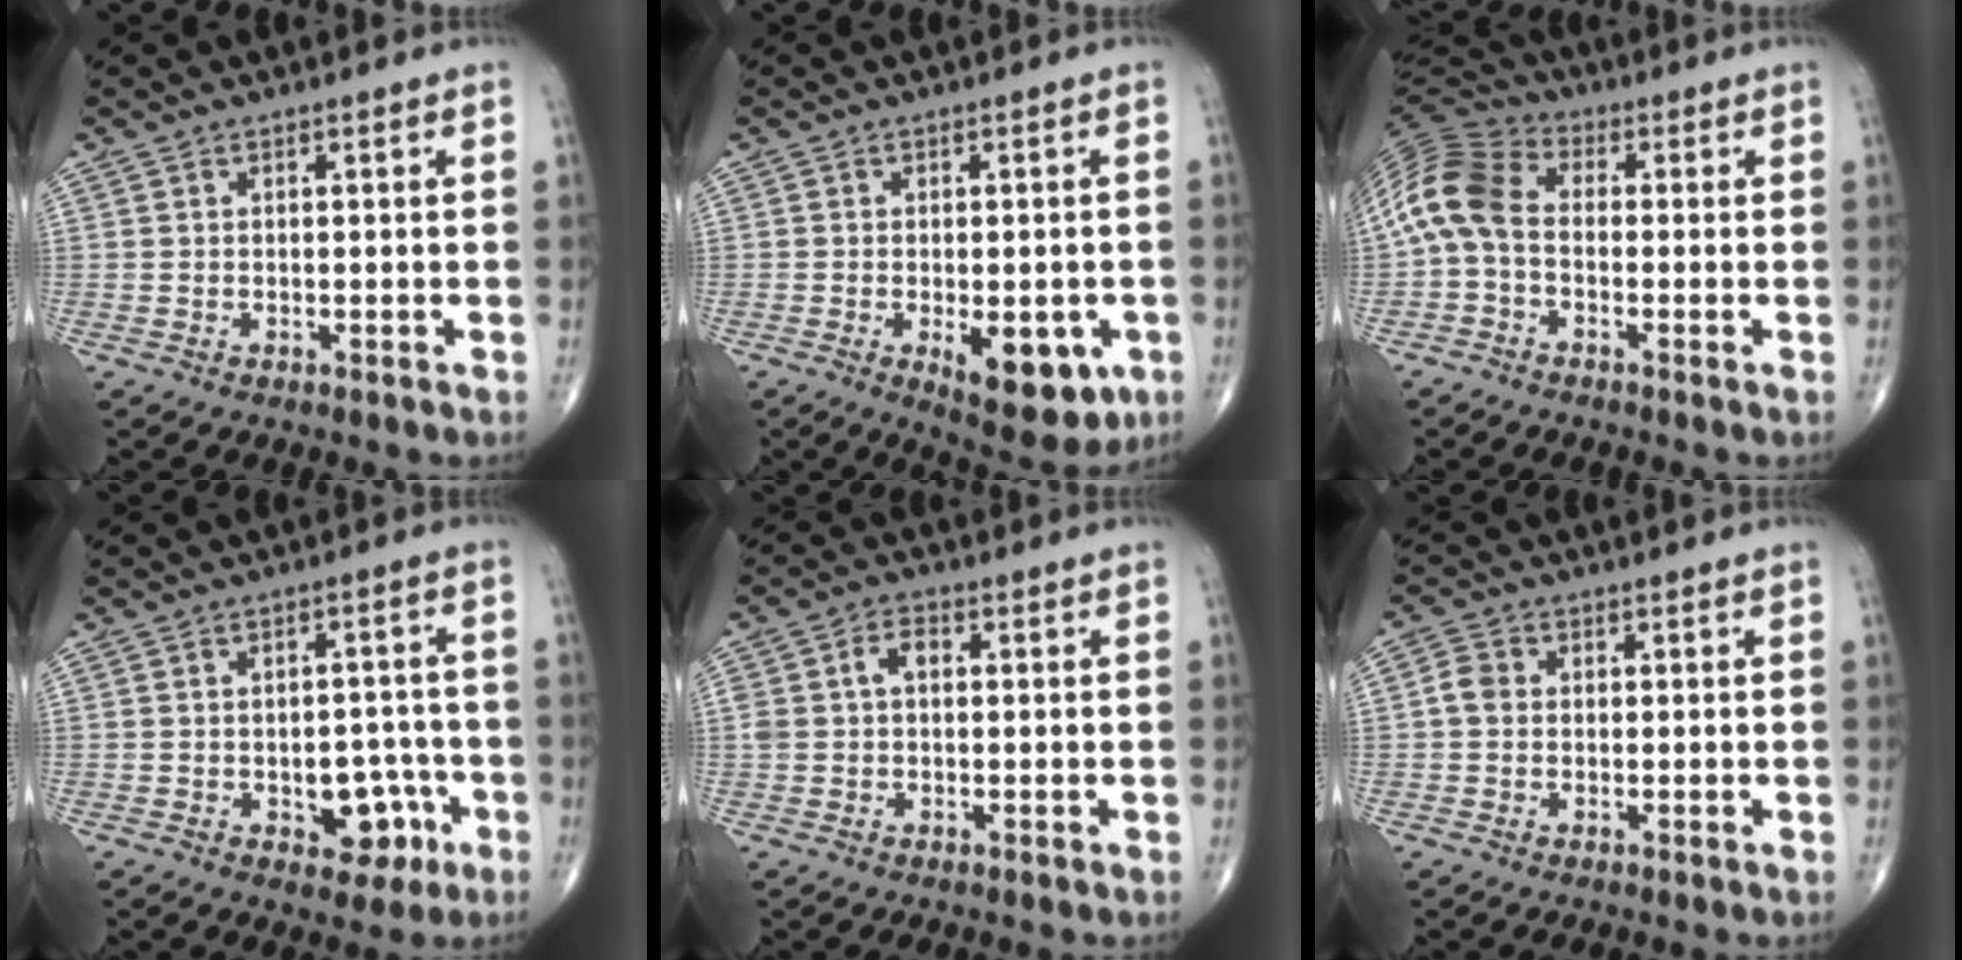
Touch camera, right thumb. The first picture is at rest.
{"total": 10.6, "force": [-3.4, 4.9, 8.8], "torque": [-0.093, -0.007, -0.036]}
{"total": 10.8, "force": [-1.0, 6.9, 8.2], "torque": [-0.167, 0.029, -0.036]}
{"total": 7.8, "force": [-2.9, 5.0, 5.2], "torque": [-0.029, 0.029, -0.030]}
{"total": 4.0, "force": [0.4, 2.7, 2.9], "torque": [-0.059, 0.020, 0.006]}
{"total": 2.8, "force": [-0.1, 2.3, 1.5], "torque": [-0.026, 0.009, -0.007]}